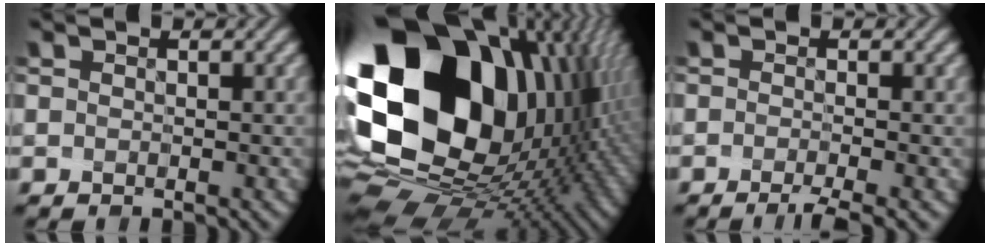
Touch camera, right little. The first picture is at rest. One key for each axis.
{"total": 21.8, "fx": 4.1, "fy": 15.4, "fz": 14.9, "tx": -0.313, "ty": -0.021, "tz": 0.100}
{"total": 3.1, "fx": -2.1, "fy": 0.2, "fz": 2.4, "tx": -0.040, "ty": -0.005, "tz": -0.032}